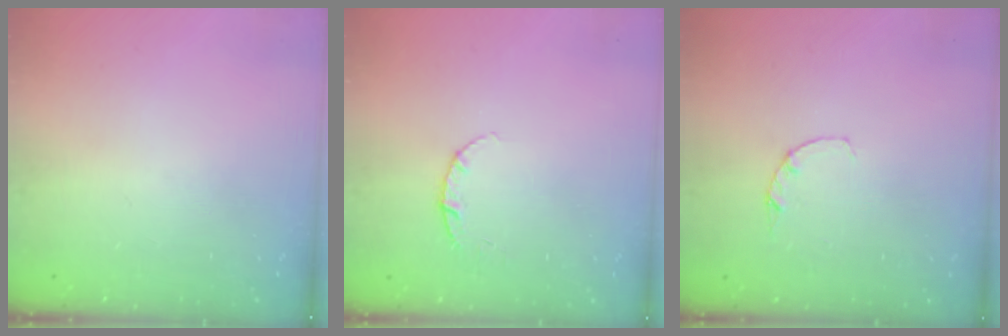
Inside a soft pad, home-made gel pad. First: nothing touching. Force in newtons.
{"total": 3.8, "press": 3.8, "slide": 0.3}
{"total": 1.2, "press": 1.1, "slide": 0.3}